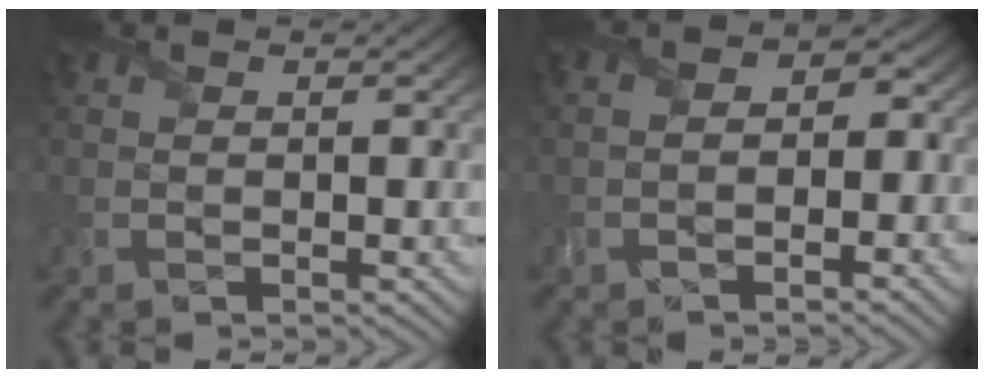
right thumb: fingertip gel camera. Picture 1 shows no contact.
{"total": 3.5, "force": [-1.4, 2.5, 2.0], "torque": [-0.004, 0.005, -0.035]}